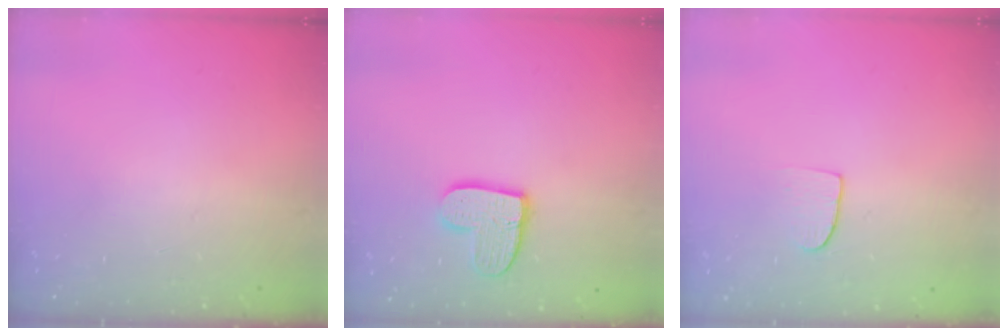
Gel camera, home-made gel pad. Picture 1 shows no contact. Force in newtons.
{"total": 11.5, "press": 11.4, "slide": 0.9}
{"total": 6.4, "press": 6.3, "slide": 0.4}